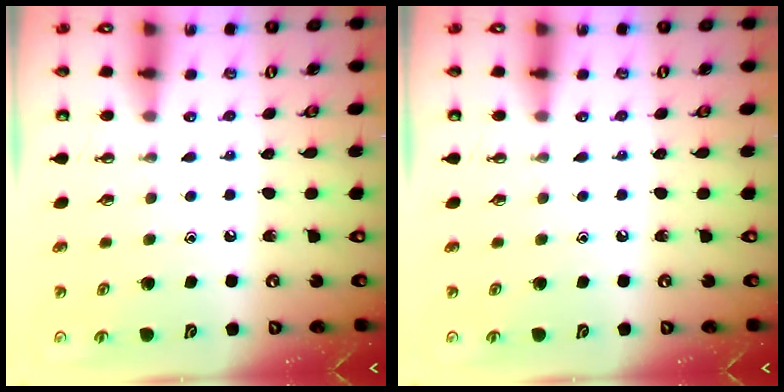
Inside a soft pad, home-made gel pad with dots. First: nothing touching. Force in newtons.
{"total": 0.0}